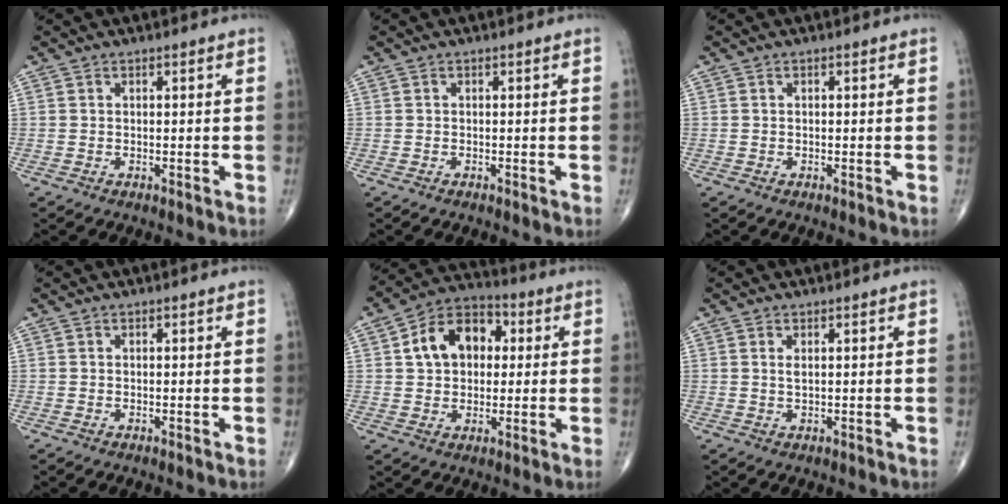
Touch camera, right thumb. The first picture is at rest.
{"total": 0.0}
{"total": 0.0}
{"total": 0.0}
{"total": 12.5, "force": [2.5, 8.9, 8.4], "torque": [-0.111, 0.018, 0.032]}
{"total": 1.1, "force": [0.4, 0.3, 0.9], "torque": [-0.018, -0.001, 0.008]}